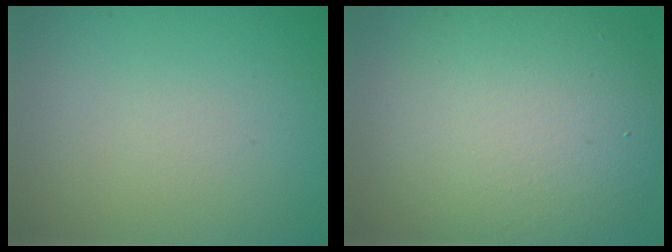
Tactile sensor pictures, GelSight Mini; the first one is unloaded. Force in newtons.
{"total": 8.5, "press": 8.5, "slide": 0.8}